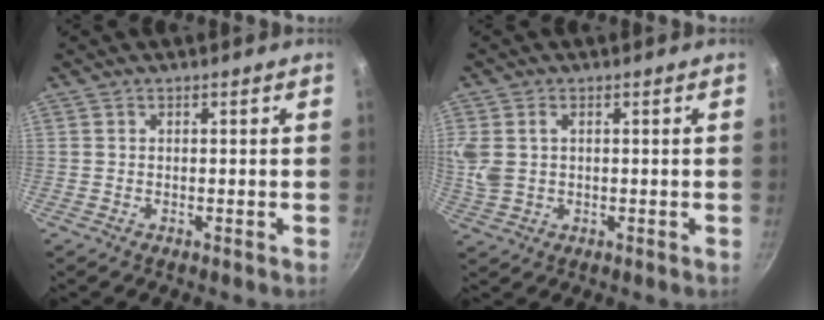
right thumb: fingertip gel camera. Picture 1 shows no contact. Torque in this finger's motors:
{"motor_torque": [0.41, -0.09, 0.42, 0.68, 0.11]}